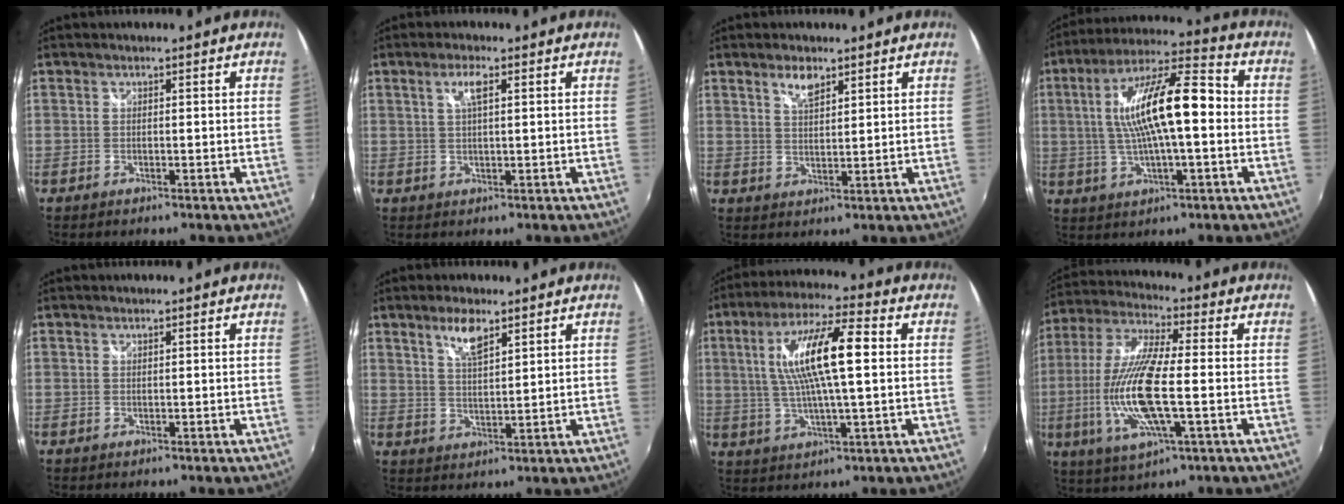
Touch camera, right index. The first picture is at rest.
{"total": 3.0, "force": [1.2, 0.6, 2.7], "torque": [-0.050, 0.004, 0.020]}
{"total": 3.9, "force": [2.6, 1.5, 2.4], "torque": [-0.041, 0.003, 0.047]}
{"total": 16.0, "force": [0.5, 3.9, 15.6], "torque": [-0.282, 0.020, 0.005]}
{"total": 0.0}
{"total": 5.4, "force": [3.5, 1.6, 3.7], "torque": [-0.068, 0.000, 0.067]}
{"total": 13.9, "force": [2.2, 2.4, 13.5], "torque": [-0.251, 0.012, 0.040]}
{"total": 16.8, "force": [-2.8, 4.0, 16.1], "torque": [-0.327, -0.014, -0.052]}